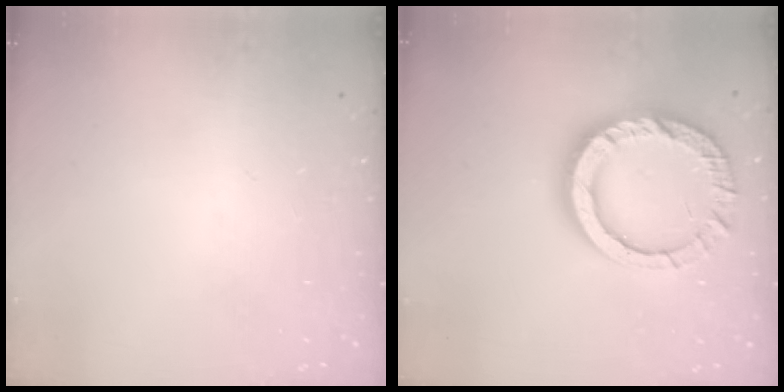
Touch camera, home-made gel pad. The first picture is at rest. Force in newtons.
{"total": 16.3, "press": 16.2, "slide": 1.5}